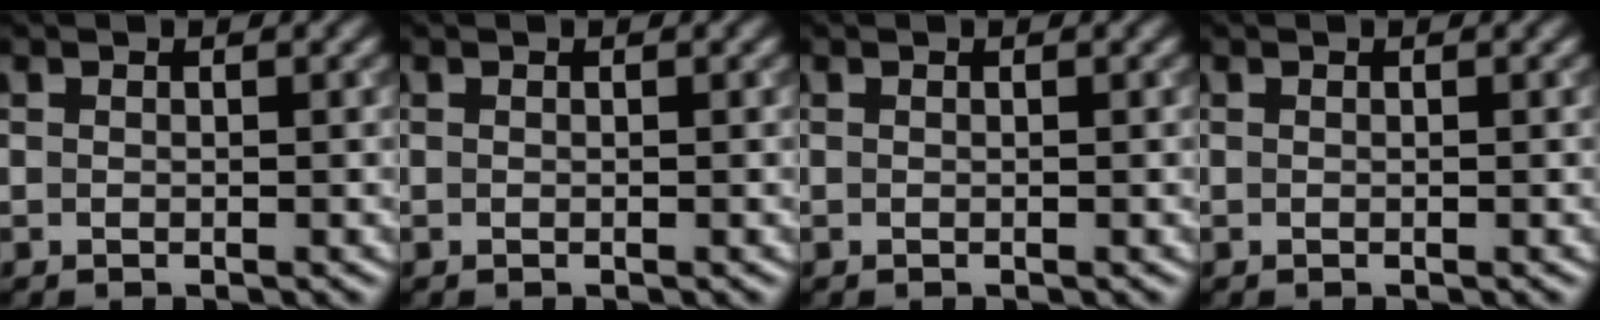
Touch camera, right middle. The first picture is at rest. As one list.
[{"total": 0.0}, {"total": 0.0}, {"total": 0.0}]